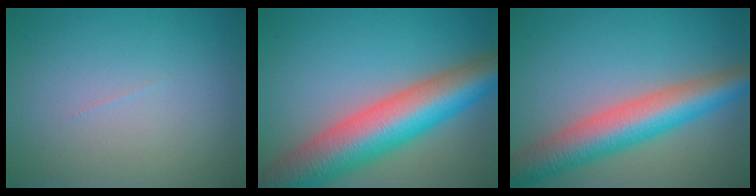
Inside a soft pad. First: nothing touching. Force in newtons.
{"total": 11.8, "press": 11.8, "slide": 0.5}
{"total": 8.1, "press": 8.1, "slide": 0.4}